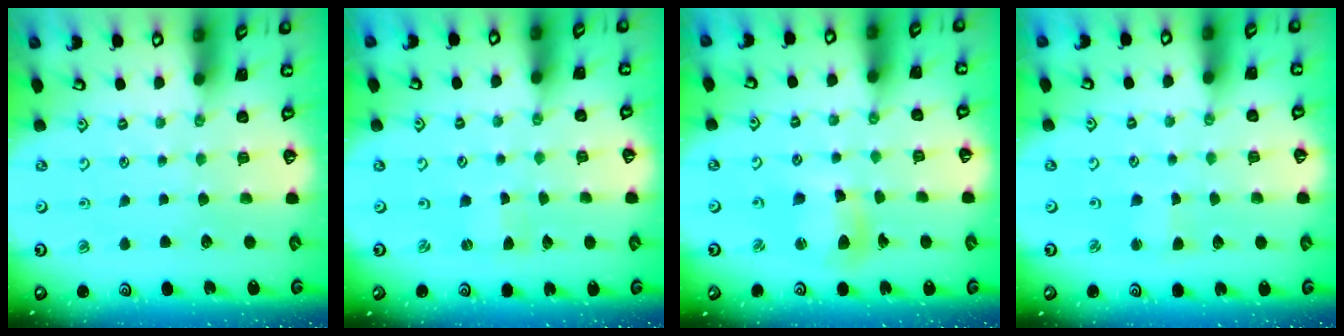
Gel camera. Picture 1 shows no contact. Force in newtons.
{"total": 0.0}
{"total": 9.7, "press": 9.7, "slide": 1.1}
{"total": 1.4, "press": 1.4, "slide": 0.3}